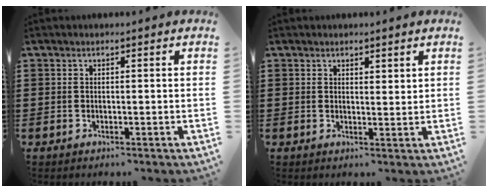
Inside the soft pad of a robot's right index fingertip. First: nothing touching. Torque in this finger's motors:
{"motor_torque": [-0.17, 0.29, -0.06, 0.00]}